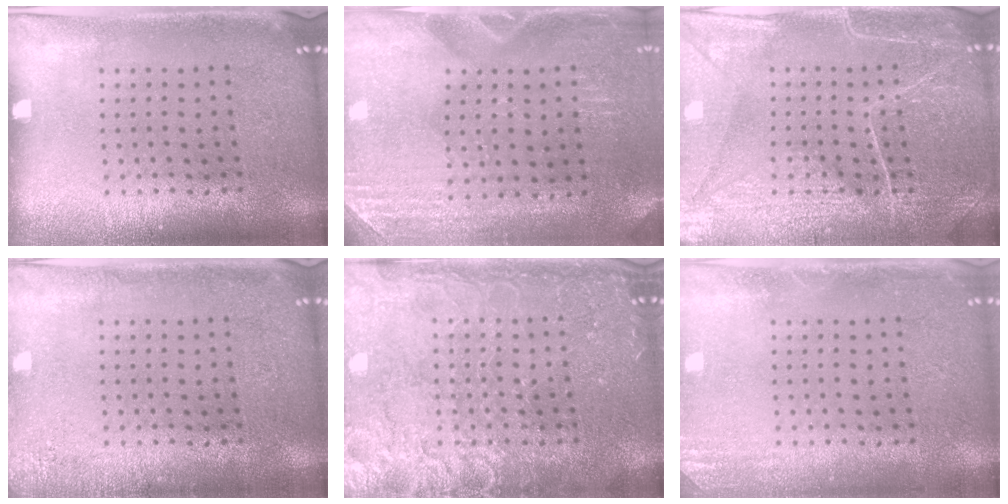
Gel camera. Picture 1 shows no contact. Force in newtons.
{"total": 2.9, "press": 2.8, "slide": 0.9}
{"total": 4.1, "press": 4.1, "slide": 0.7}
{"total": 1.6, "press": 1.6, "slide": 0.3}
{"total": 5.4, "press": 5.4, "slide": 0.7}
{"total": 1.6, "press": 1.6, "slide": 0.3}